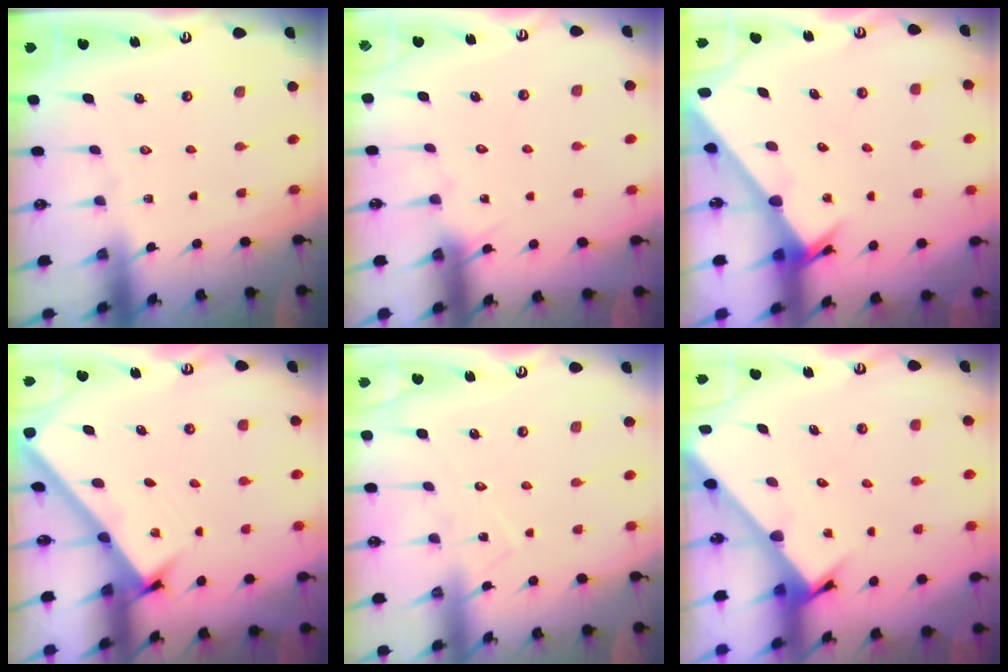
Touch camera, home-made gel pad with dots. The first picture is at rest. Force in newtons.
{"total": 5.5, "press": 5.5, "slide": 0.4}
{"total": 3.8, "press": 3.7, "slide": 0.2}
{"total": 3.0, "press": 2.9, "slide": 0.4}
{"total": 7.2, "press": 7.2, "slide": 0.5}
{"total": 3.5, "press": 3.5, "slide": 0.2}